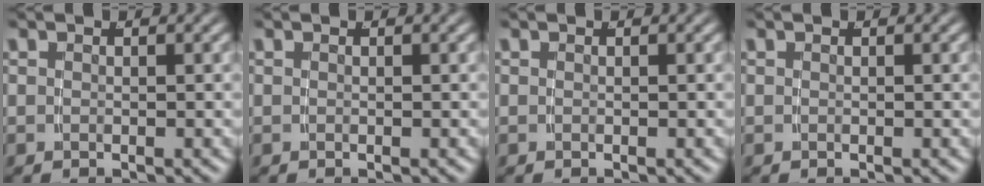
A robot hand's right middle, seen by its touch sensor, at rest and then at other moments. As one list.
[{"total": 0.0}, {"total": 0.0}, {"total": 0.0}]